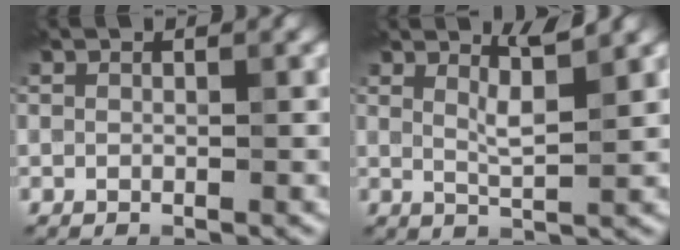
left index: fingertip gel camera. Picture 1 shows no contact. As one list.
[{"total": 2.3, "force": [1.7, -0.2, 1.5], "torque": [-0.026, -0.003, 0.029]}]